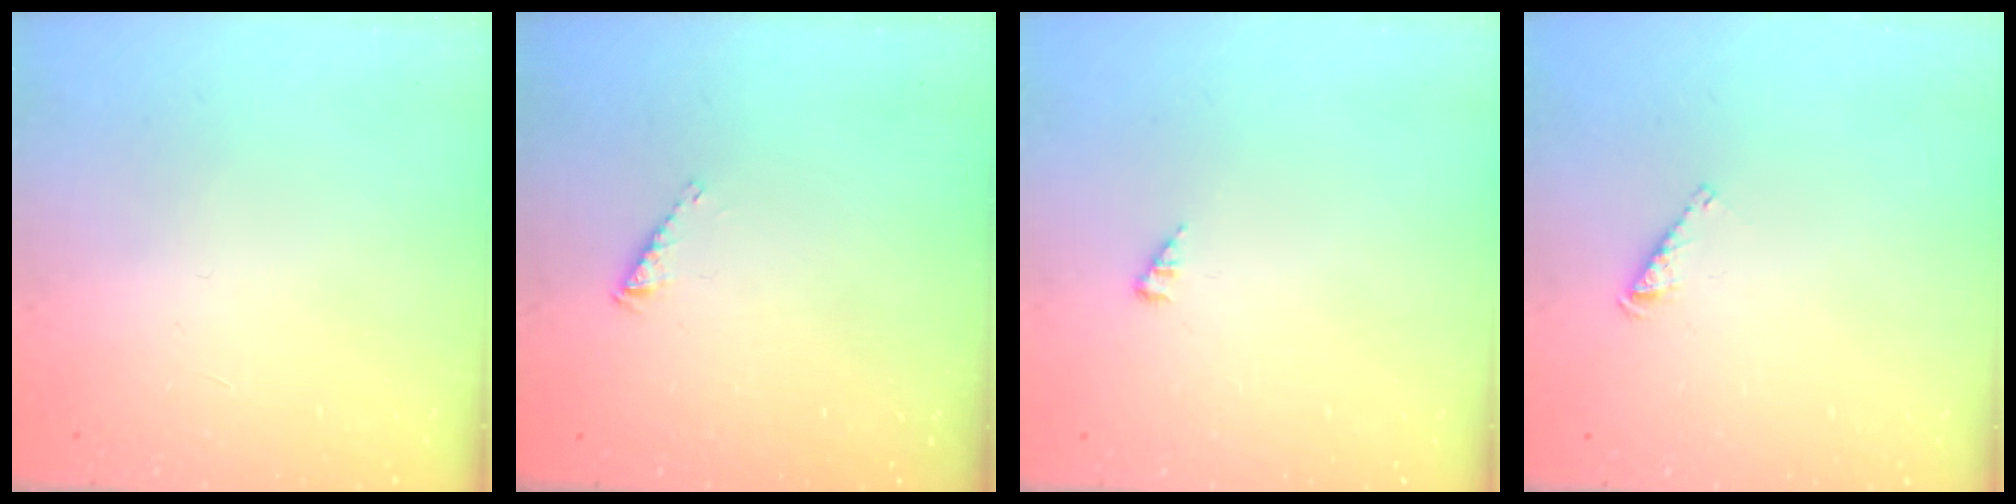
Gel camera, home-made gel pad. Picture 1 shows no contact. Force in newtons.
{"total": 2.6, "press": 2.6, "slide": 0.4}
{"total": 1.0, "press": 0.9, "slide": 0.2}
{"total": 2.8, "press": 2.8, "slide": 0.5}